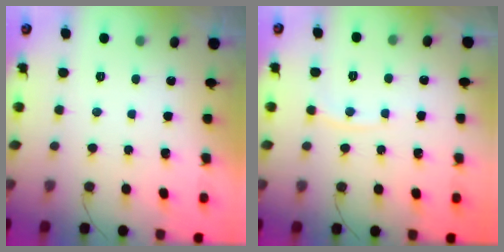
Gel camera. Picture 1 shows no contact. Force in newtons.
{"total": 4.1, "press": 4.1, "slide": 0.2}